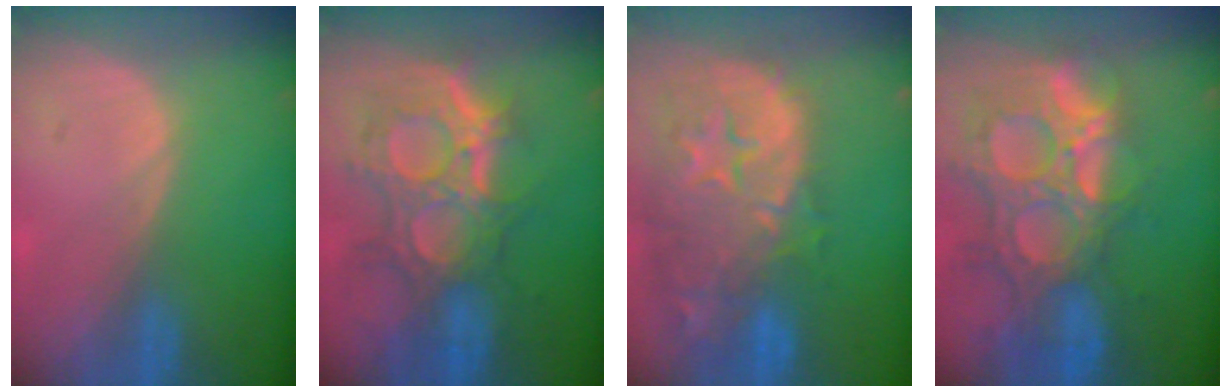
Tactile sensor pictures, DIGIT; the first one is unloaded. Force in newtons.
{"total": 11.3, "press": 10.4, "slide": 4.5}
{"total": 15.3, "press": 12.2, "slide": 9.1}
{"total": 14.5, "press": 12.1, "slide": 7.9}